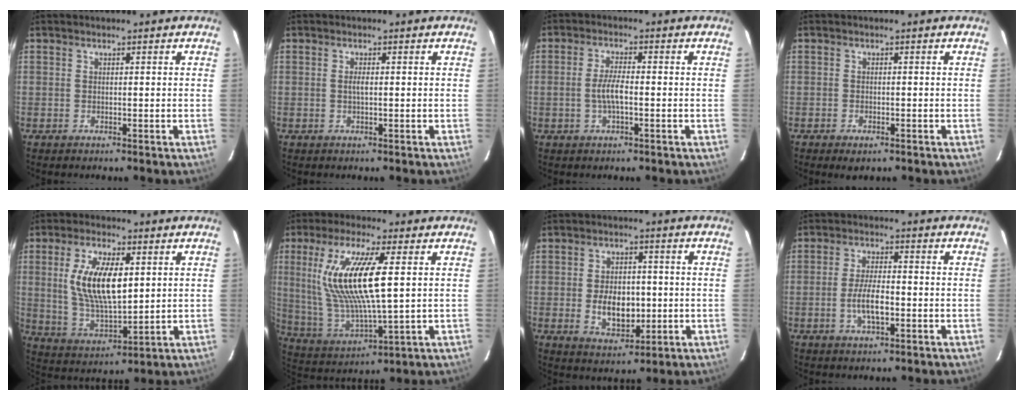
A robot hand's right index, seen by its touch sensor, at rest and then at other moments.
{"total": 1.1, "force": [0.0, 0.3, 1.1], "torque": [-0.022, 0.001, -0.001]}
{"total": 4.2, "force": [-0.9, 1.1, 4.0], "torque": [-0.079, 0.001, -0.017]}
{"total": 2.3, "force": [-1.5, 1.2, 1.4], "torque": [-0.031, -0.006, -0.025]}
{"total": 13.7, "force": [2.9, 6.0, 12.0], "torque": [-0.232, -0.002, 0.064]}
{"total": 17.3, "force": [3.9, 3.6, 16.5], "torque": [-0.326, -0.007, 0.089]}
{"total": 8.6, "force": [-1.1, 5.4, 6.6], "torque": [-0.124, -0.003, -0.007]}
{"total": 6.0, "force": [-1.8, 2.0, 5.4], "torque": [-0.108, -0.003, -0.031]}